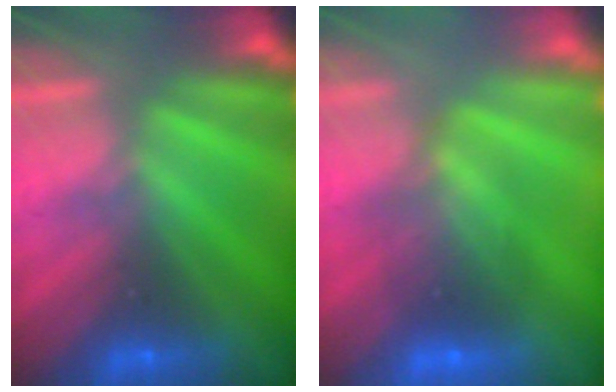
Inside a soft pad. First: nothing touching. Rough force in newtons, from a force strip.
{"total": 5.8}